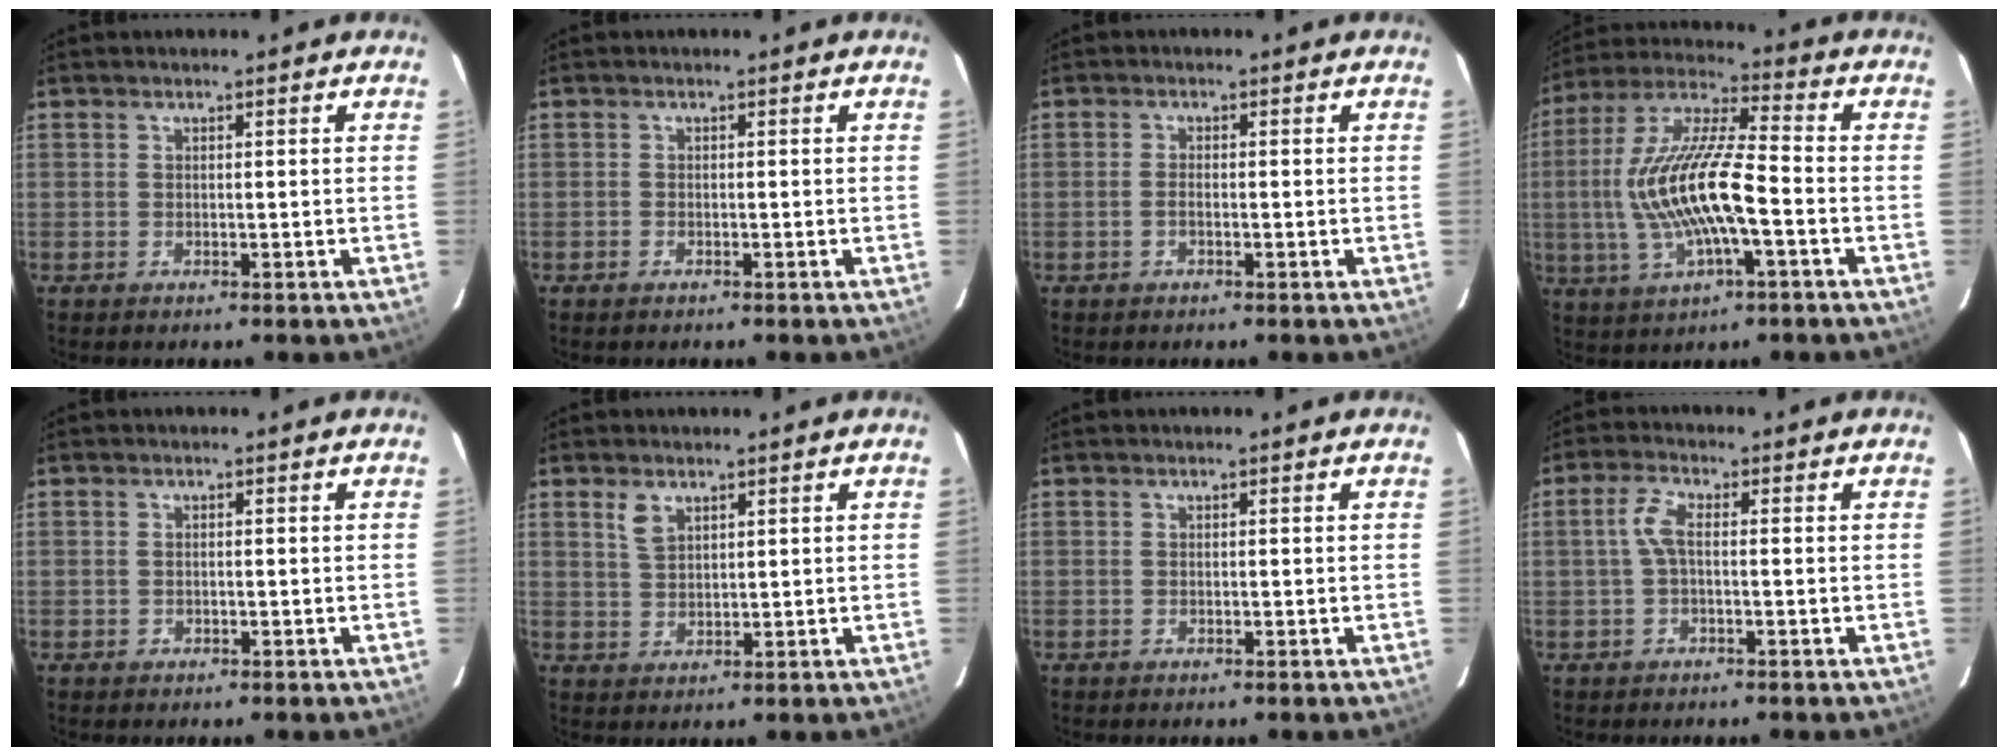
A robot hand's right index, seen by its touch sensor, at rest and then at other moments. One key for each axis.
{"total": 0.7, "fx": -0.6, "fy": 0.4, "fz": 0.1, "tx": -0.004, "ty": 0.000, "tz": -0.013}
{"total": 1.2, "fx": -0.5, "fy": 0.5, "fz": 1.0, "tx": -0.022, "ty": 0.002, "tz": -0.010}
{"total": 16.8, "fx": -2.8, "fy": 4.2, "fz": 16.0, "tx": -0.320, "ty": 0.002, "tz": -0.055}
{"total": 0.6, "fx": -0.3, "fy": 0.5, "fz": 0.0, "tx": 0.002, "ty": 0.001, "tz": -0.004}
{"total": 3.2, "fx": 2.0, "fy": 1.7, "fz": 1.9, "tx": -0.037, "ty": 0.002, "tz": 0.041}
{"total": 0.0}
{"total": 3.4, "fx": -0.3, "fy": 0.9, "fz": 3.3, "tx": -0.072, "ty": 0.009, "tz": -0.006}